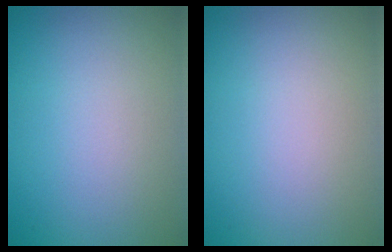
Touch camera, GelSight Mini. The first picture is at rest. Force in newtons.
{"total": 0.0}